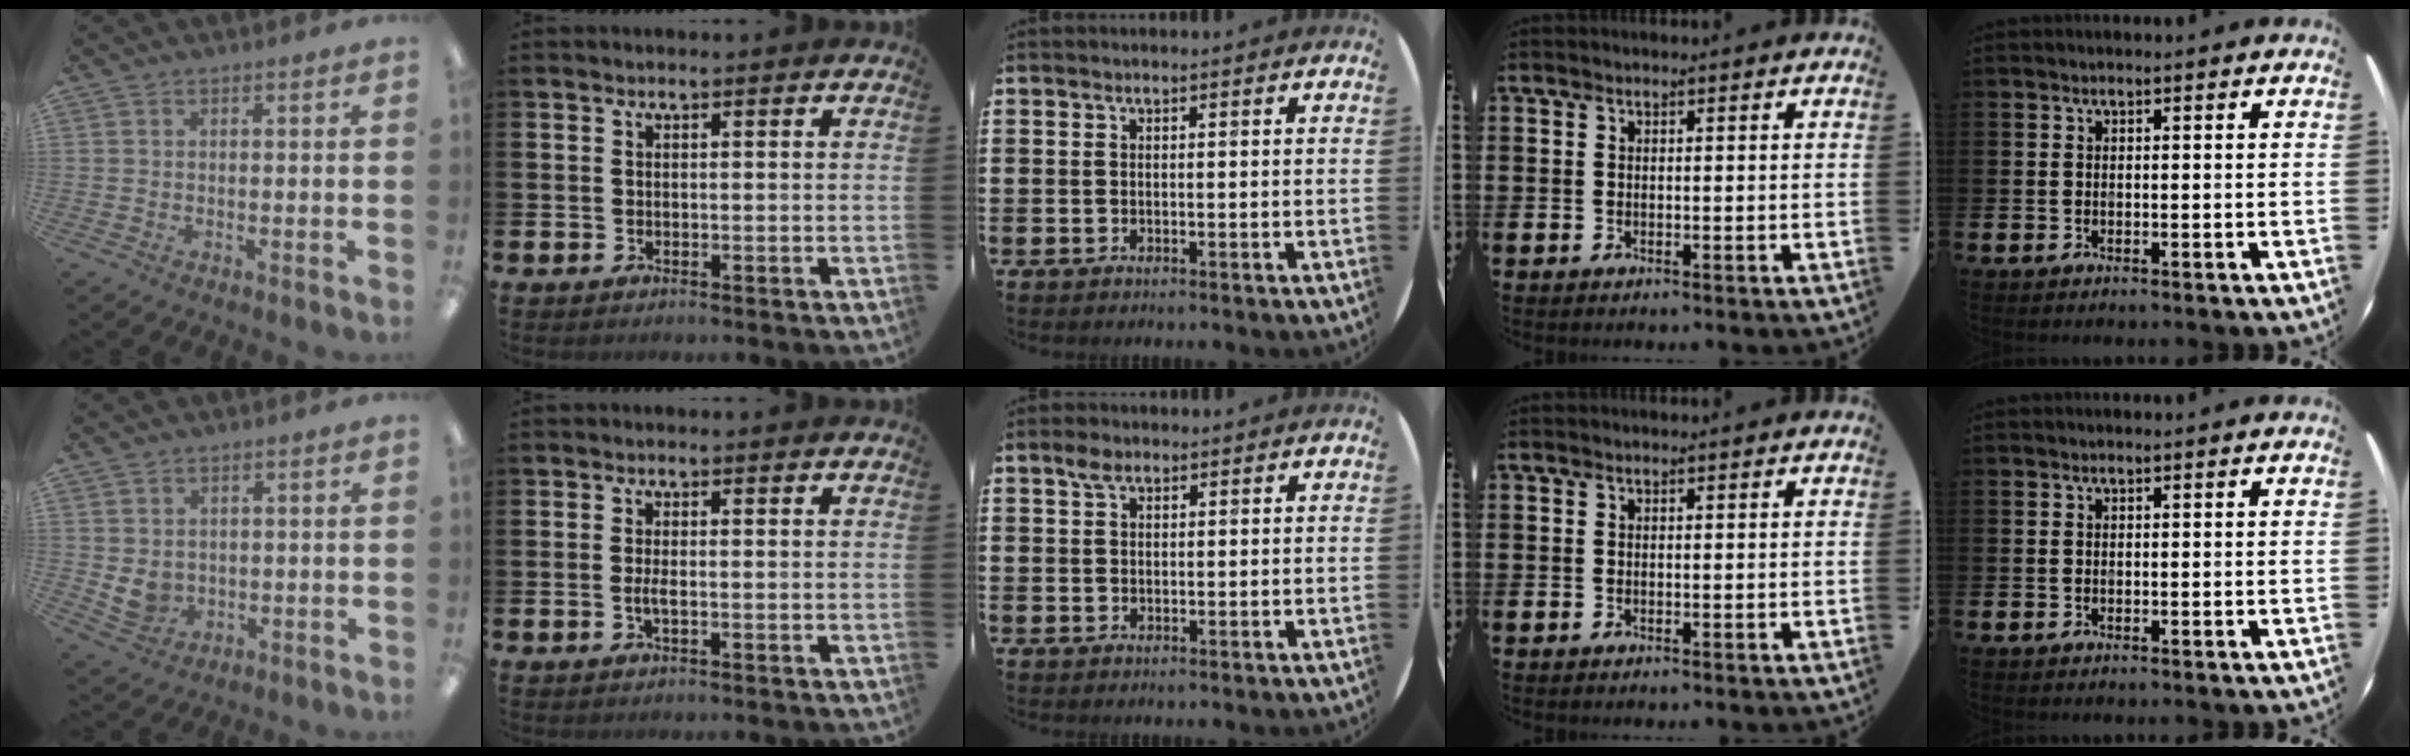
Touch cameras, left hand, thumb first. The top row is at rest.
{"thumb": {"total": 4.6, "force": [1.2, 4.0, 1.9], "torque": [-0.039, -0.009, 0.023]}, "index": {"total": 1.4, "force": [-0.3, 0.3, 1.4], "torque": [-0.031, 0.002, -0.005]}, "middle": {"total": 2.0, "force": [1.4, 1.1, 1.0], "torque": [-0.013, 0.004, 0.023]}}